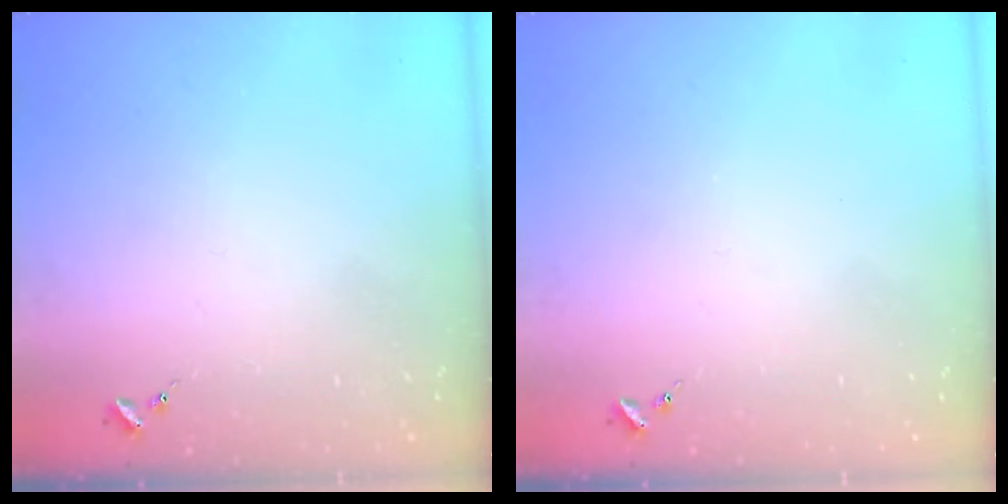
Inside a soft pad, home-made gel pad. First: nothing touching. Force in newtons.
{"total": 0.0}